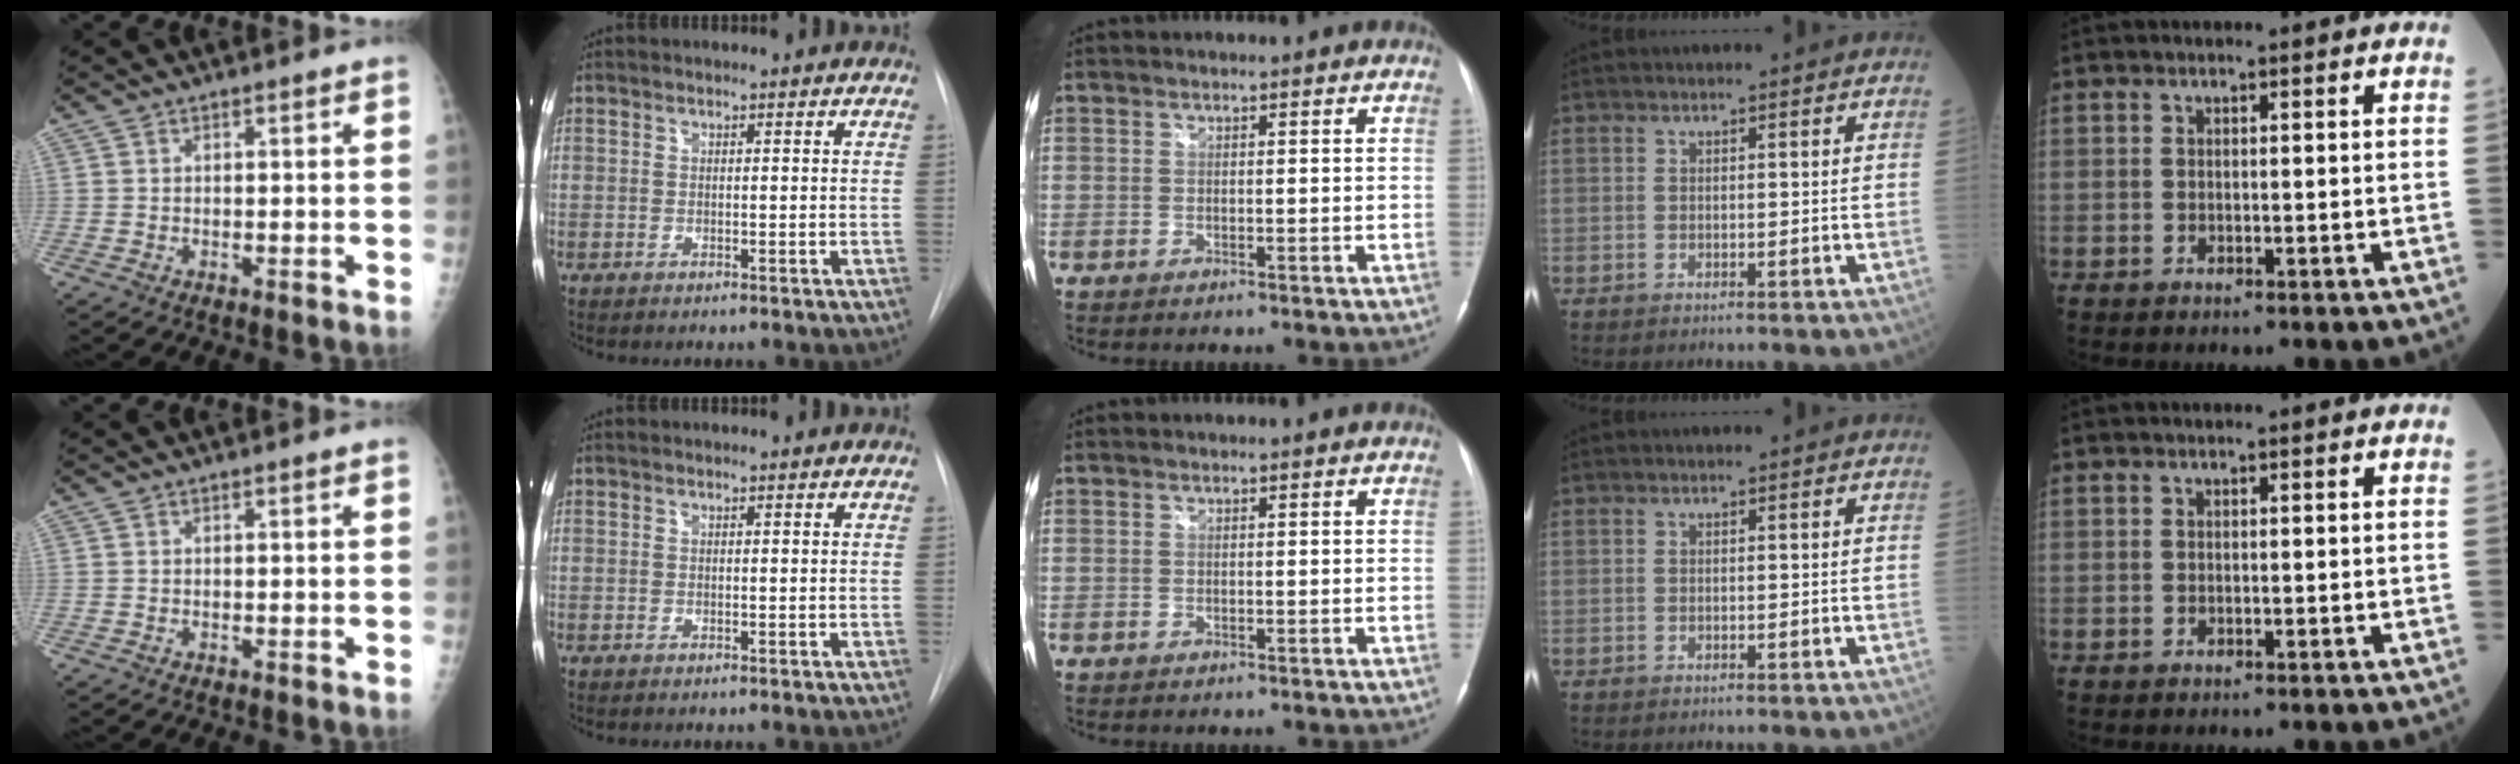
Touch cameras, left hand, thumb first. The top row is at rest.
{}